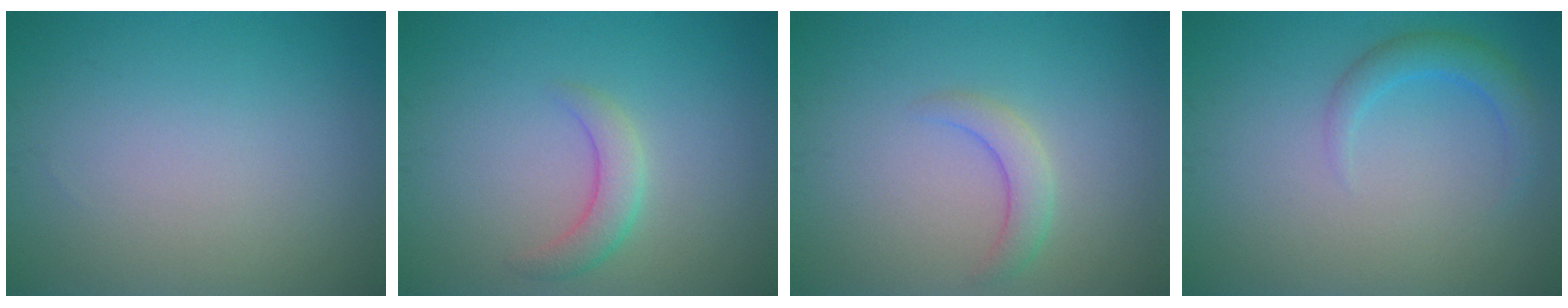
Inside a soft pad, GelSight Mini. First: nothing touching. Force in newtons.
{"total": 2.4, "press": 2.4, "slide": 0.2}
{"total": 2.1, "press": 2.1, "slide": 0.3}
{"total": 2.4, "press": 2.4, "slide": 0.1}